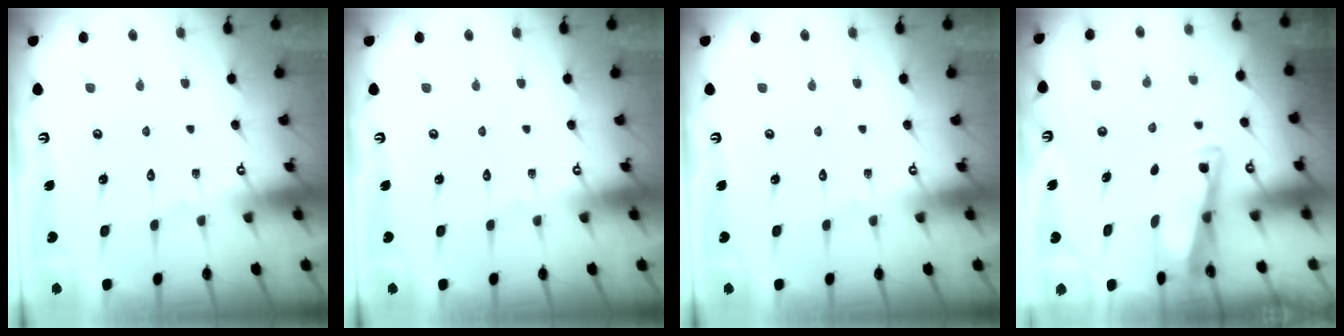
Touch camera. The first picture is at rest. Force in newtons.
{"total": 0.0}
{"total": 0.0}
{"total": 3.4, "press": 3.4, "slide": 0.4}